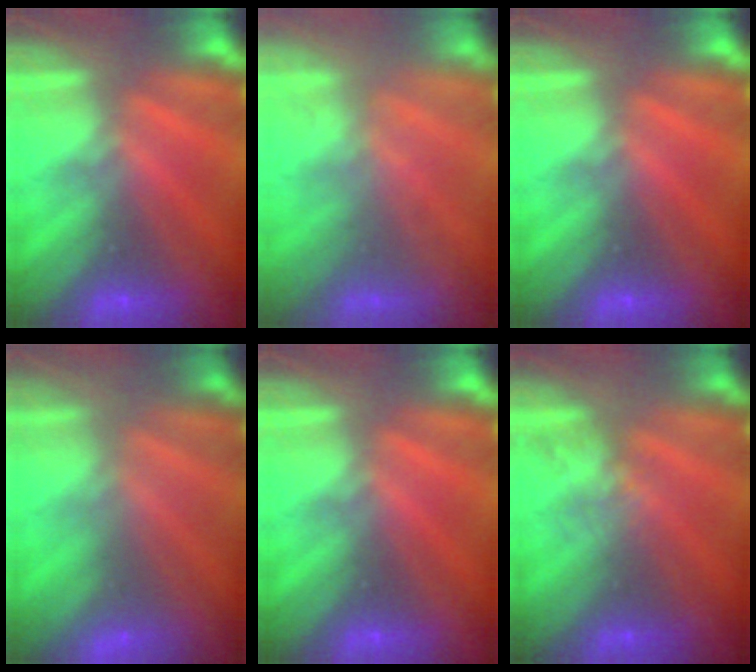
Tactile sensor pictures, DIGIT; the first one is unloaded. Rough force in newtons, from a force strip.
{"total": 1.7}
{"total": 0.0}
{"total": 3.0}
{"total": 0.0}
{"total": 2.1}